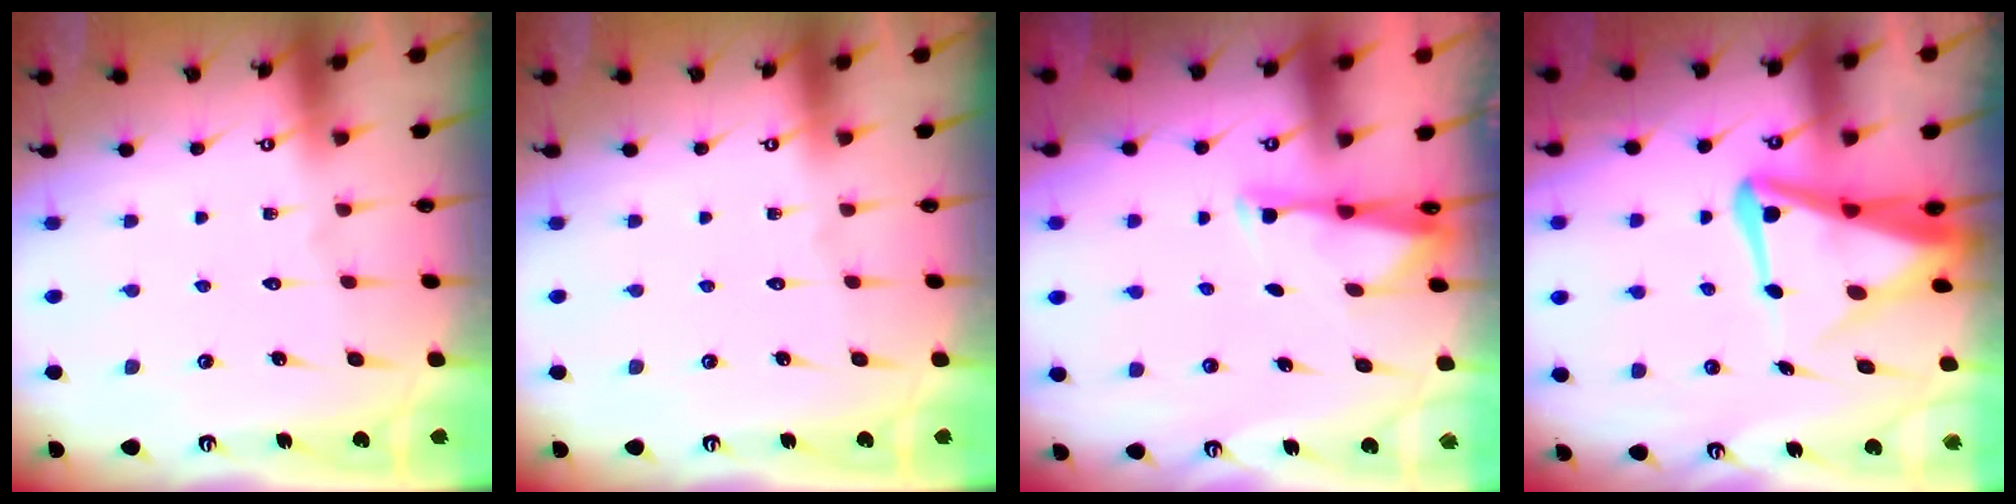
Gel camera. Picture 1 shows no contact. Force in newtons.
{"total": 0.0}
{"total": 3.1, "press": 3.0, "slide": 0.6}
{"total": 9.8, "press": 9.8, "slide": 1.1}